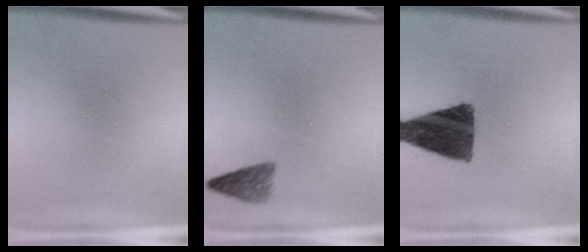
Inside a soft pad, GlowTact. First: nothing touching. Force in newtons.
{"total": 2.6}
{"total": 12.3}